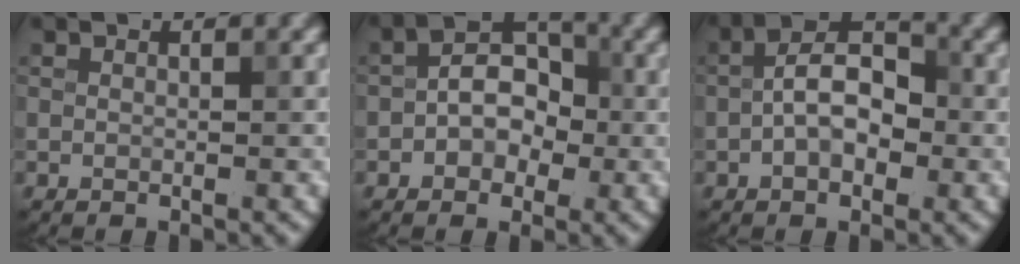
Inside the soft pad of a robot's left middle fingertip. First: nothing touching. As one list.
[{"total": 3.9, "force": [-0.8, 2.7, 2.6], "torque": [-0.037, 0.010, -0.019]}, {"total": 5.0, "force": [-1.1, 2.8, 4.0], "torque": [-0.070, 0.014, -0.023]}]